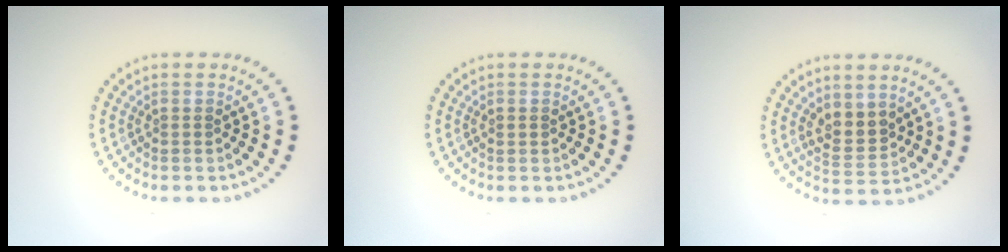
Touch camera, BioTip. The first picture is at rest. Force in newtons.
{"total": 0.7, "press": 0.7, "slide": 0.1}
{"total": 2.8, "press": 2.5, "slide": 1.2}